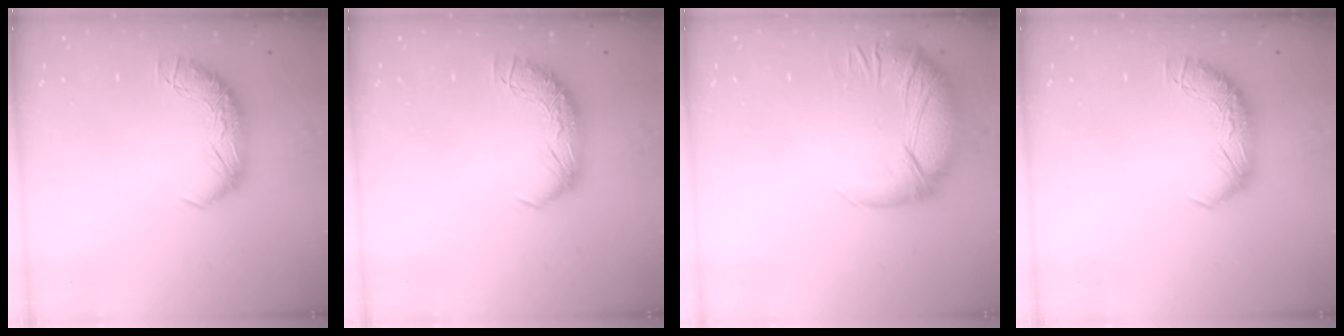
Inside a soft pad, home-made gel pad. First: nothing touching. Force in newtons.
{"total": 0.0}
{"total": 2.9, "press": 0.2, "slide": 2.9}
{"total": 0.0}